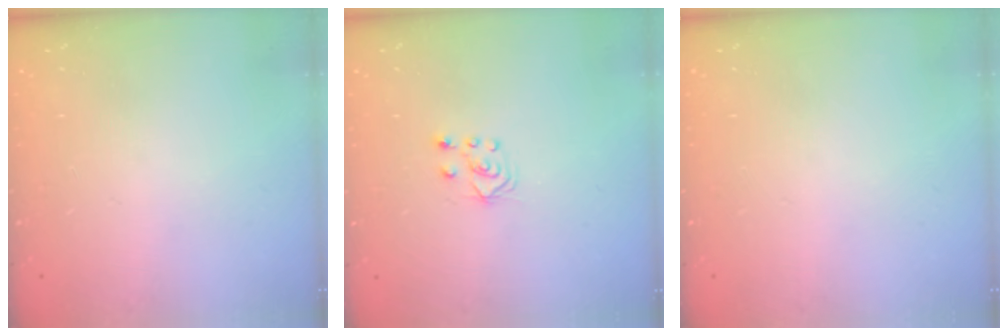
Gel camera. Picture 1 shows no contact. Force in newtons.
{"total": 3.9, "press": 3.8, "slide": 0.7}
{"total": 0.0}